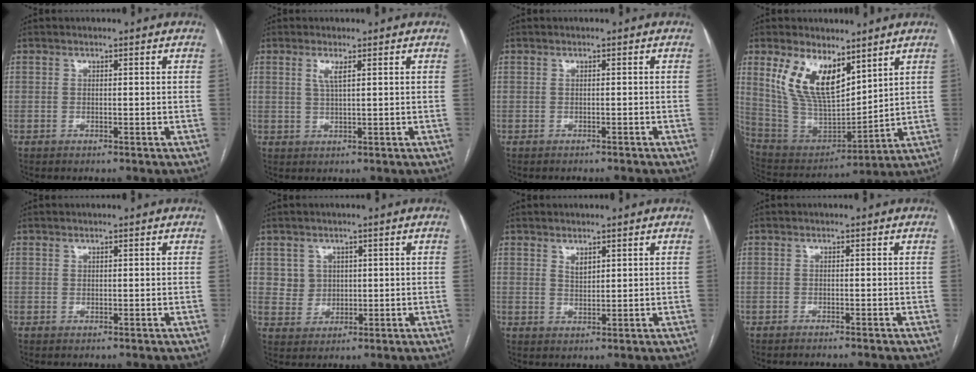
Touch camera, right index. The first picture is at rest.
{"total": 2.2, "force": [1.0, 0.1, 1.9], "torque": [-0.048, -0.001, 0.022]}
{"total": 1.4, "force": [-1.3, 0.1, 0.4], "torque": [-0.010, -0.002, -0.018]}
{"total": 14.3, "force": [7.9, 6.3, 10.1], "torque": [-0.204, 0.007, 0.164]}
{"total": 0.0}
{"total": 3.7, "force": [1.3, 3.4, 0.3], "torque": [-0.006, 0.007, 0.027]}
{"total": 1.8, "force": [1.2, 0.8, 1.1], "torque": [-0.020, -0.003, 0.028]}
{"total": 2.9, "force": [-2.6, -0.1, 1.2], "torque": [-0.015, -0.001, -0.035]}